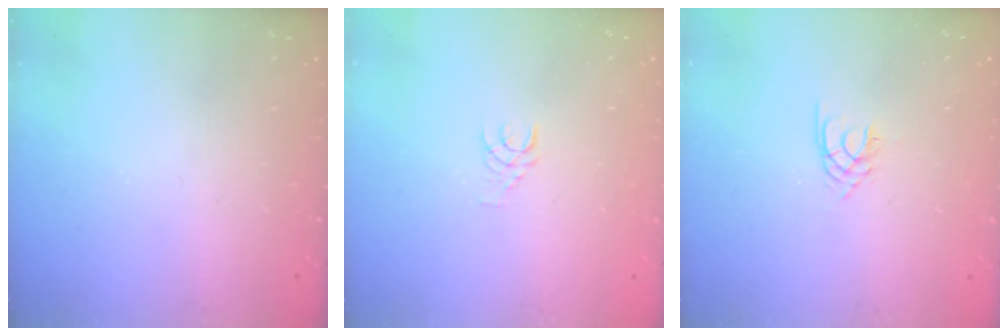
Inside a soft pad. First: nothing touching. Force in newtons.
{"total": 3.7, "press": 3.7, "slide": 0.4}
{"total": 2.1, "press": 2.0, "slide": 0.3}